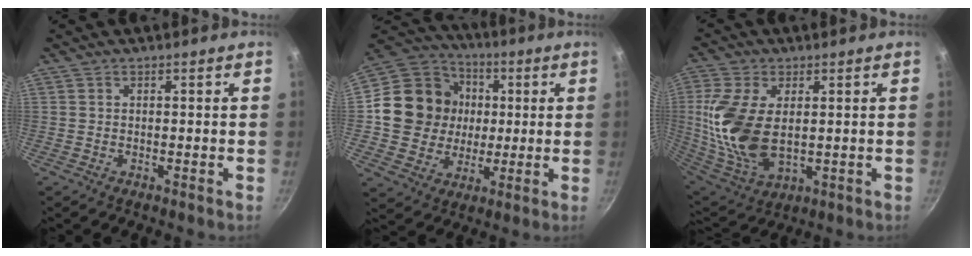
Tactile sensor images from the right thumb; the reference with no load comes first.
{"total": 17.7, "force": [1.4, 16.1, 7.2], "torque": [-0.104, 0.021, 0.022]}
{"total": 17.0, "force": [1.6, 9.7, 13.8], "torque": [-0.283, -0.016, 0.041]}